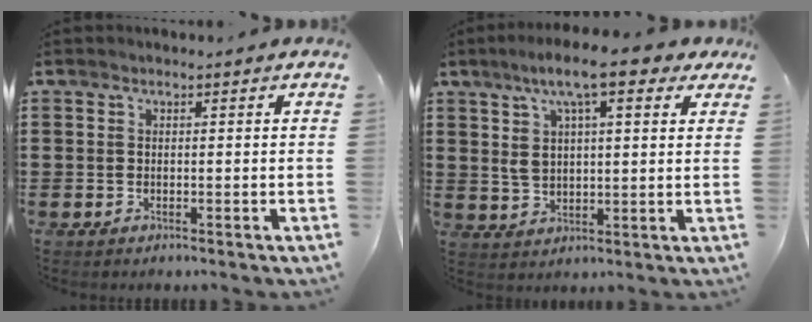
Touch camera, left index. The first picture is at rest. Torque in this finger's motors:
{"motor_torque": [2.14, 0.00, 0.84, 0.21]}